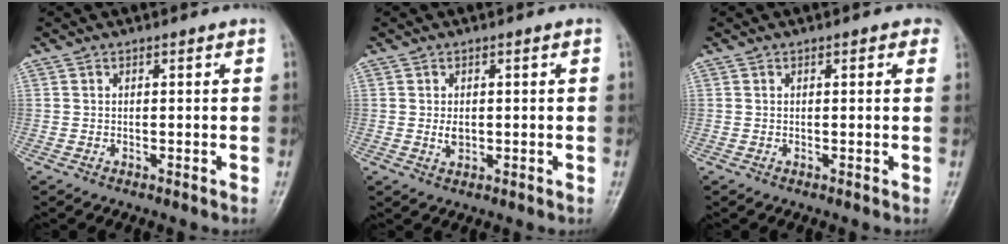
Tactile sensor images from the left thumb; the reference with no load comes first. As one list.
[{"total": 1.9, "force": [0.0, 1.4, 1.4], "torque": [-0.018, -0.002, 0.002]}, {"total": 1.5, "force": [0.7, 0.9, 1.0], "torque": [-0.001, 0.002, 0.004]}]